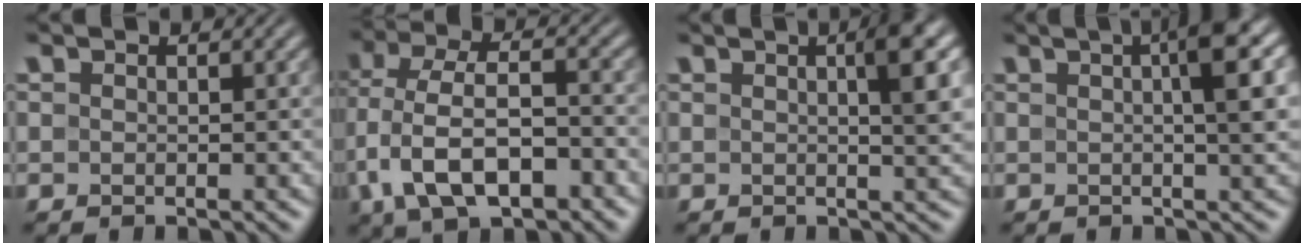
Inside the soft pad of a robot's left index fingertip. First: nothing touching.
{"total": 9.0, "force": [-3.0, 4.9, 6.9], "torque": [-0.141, 0.008, -0.064]}
{"total": 4.0, "force": [0.9, 0.6, 3.8], "torque": [-0.048, 0.008, 0.010]}
{"total": 6.1, "force": [1.3, 1.2, 5.8], "torque": [-0.063, 0.019, 0.014]}